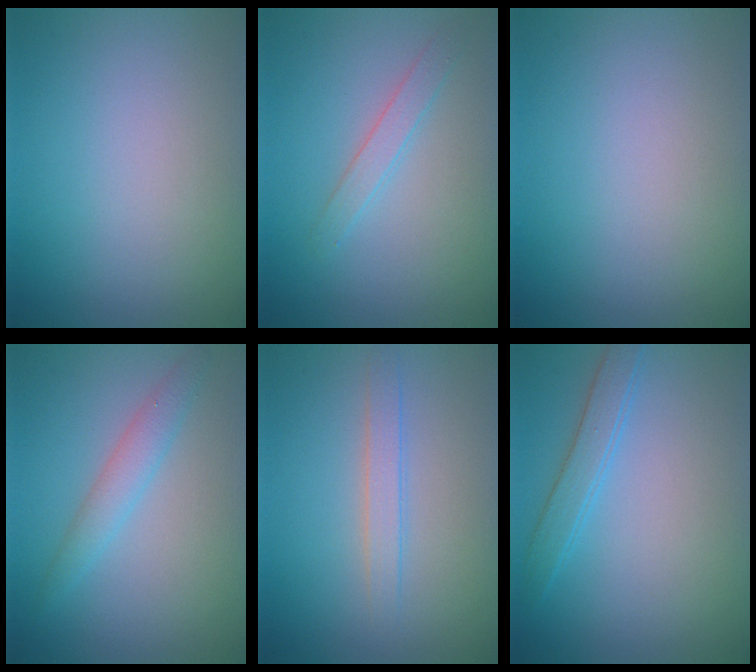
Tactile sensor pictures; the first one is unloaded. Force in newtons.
{"total": 1.6, "press": 1.6, "slide": 0.0}
{"total": 0.0}
{"total": 2.2, "press": 2.2, "slide": 0.1}
{"total": 1.8, "press": 1.8, "slide": 0.1}
{"total": 2.2, "press": 2.2, "slide": 0.1}